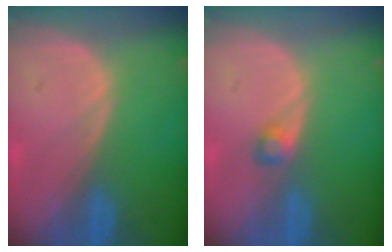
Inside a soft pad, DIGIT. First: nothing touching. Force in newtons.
{"total": 1.8, "press": 1.7, "slide": 0.3}